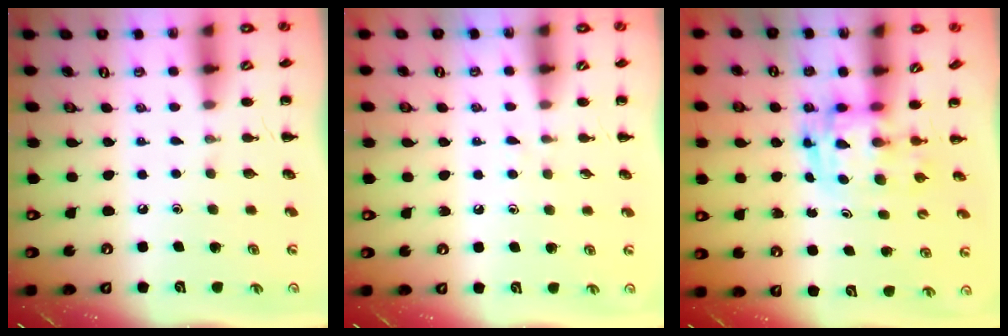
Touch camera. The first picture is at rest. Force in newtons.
{"total": 2.9, "press": 2.6, "slide": 1.4}
{"total": 3.0, "press": 2.9, "slide": 0.5}